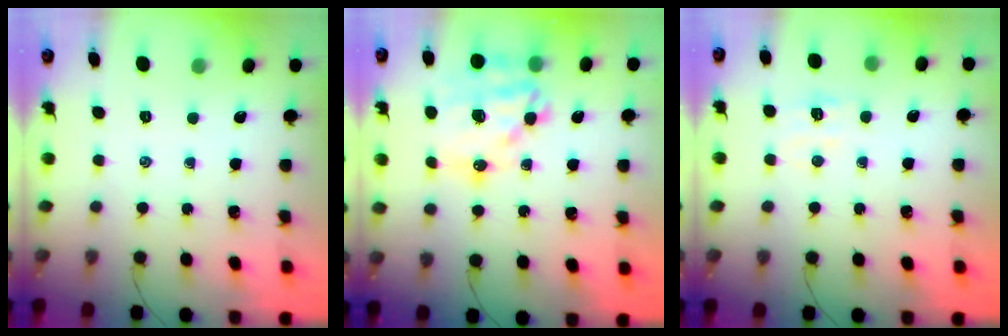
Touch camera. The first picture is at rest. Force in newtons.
{"total": 20.4, "press": 20.0, "slide": 4.2}
{"total": 7.1, "press": 6.9, "slide": 1.5}